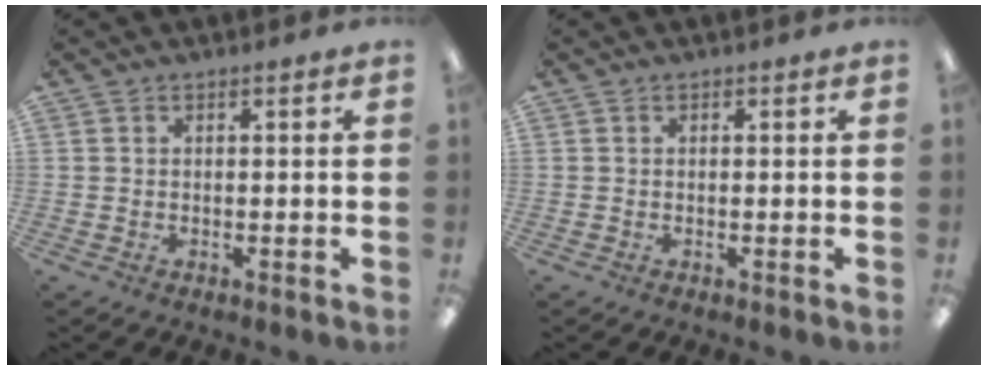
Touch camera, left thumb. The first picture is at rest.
{"total": 0.0}